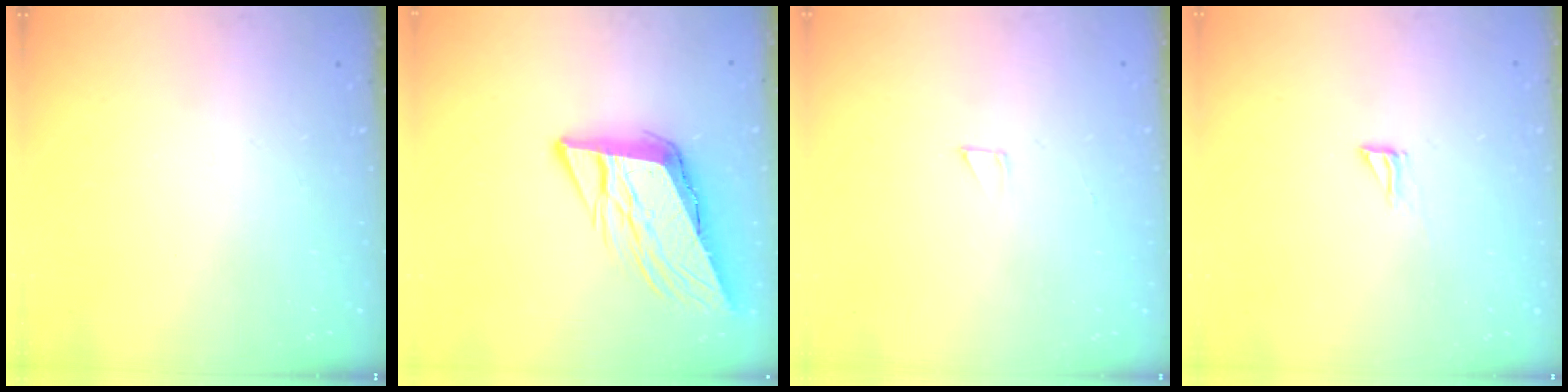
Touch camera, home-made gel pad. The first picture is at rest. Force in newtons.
{"total": 10.6, "press": 10.2, "slide": 2.8}
{"total": 2.0, "press": 2.0, "slide": 0.0}
{"total": 4.6, "press": 4.5, "slide": 0.5}